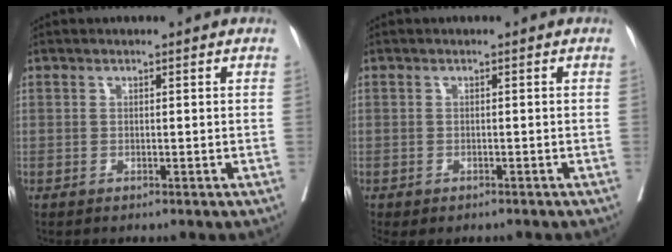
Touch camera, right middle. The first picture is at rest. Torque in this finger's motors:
{"motor_torque": [1.10, -1.04, 0.37, 0.11]}